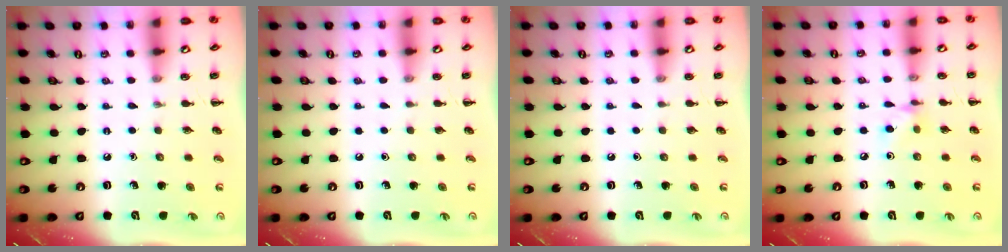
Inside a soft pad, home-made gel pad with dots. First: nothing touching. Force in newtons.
{"total": 0.0}
{"total": 0.0}
{"total": 5.5, "press": 5.4, "slide": 0.9}